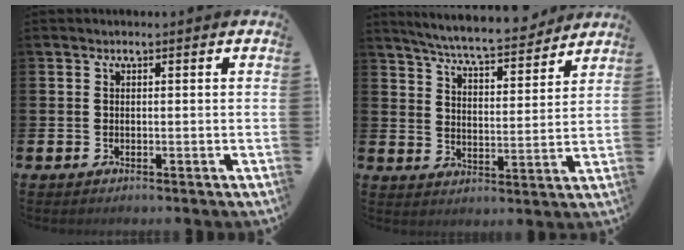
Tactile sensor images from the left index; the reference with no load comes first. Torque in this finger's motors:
{"motor_torque": [0.65, -0.82, 0.66, 0.19]}